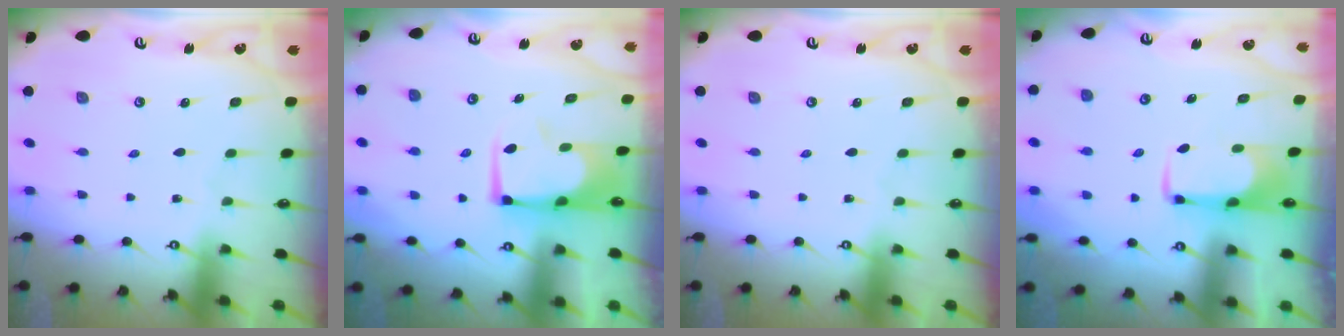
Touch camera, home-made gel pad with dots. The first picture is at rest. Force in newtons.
{"total": 2.9, "press": 2.8, "slide": 0.8}
{"total": 0.0}
{"total": 1.9, "press": 1.9, "slide": 0.4}